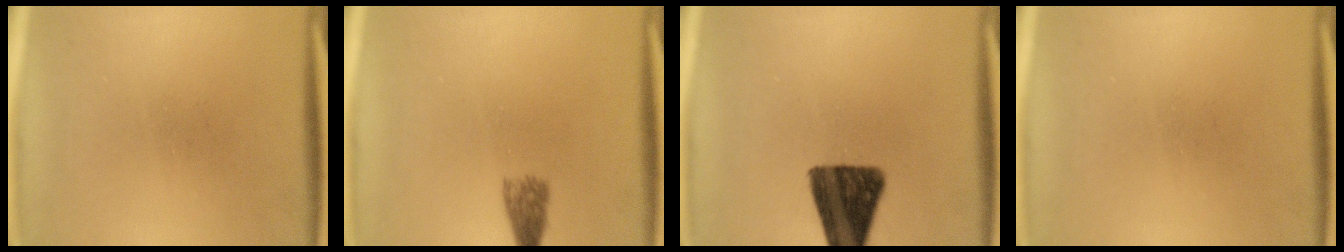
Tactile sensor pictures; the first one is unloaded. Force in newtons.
{"total": 2.7}
{"total": 13.2}
{"total": 0.0}